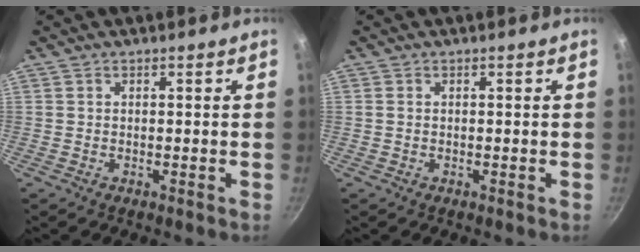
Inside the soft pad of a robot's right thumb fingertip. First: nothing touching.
{"total": 0.5, "force": [0.0, 0.5, 0.2], "torque": [-0.003, 0.002, -0.003]}